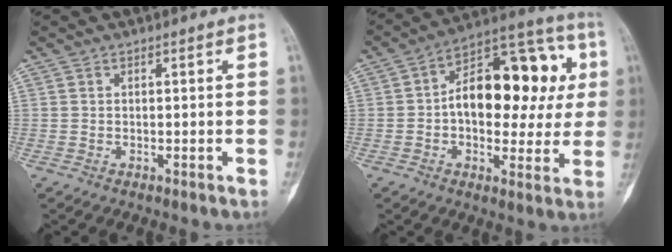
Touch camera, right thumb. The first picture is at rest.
{"total": 21.5, "force": [2.2, 11.9, 17.8], "torque": [-0.220, 0.035, 0.025]}